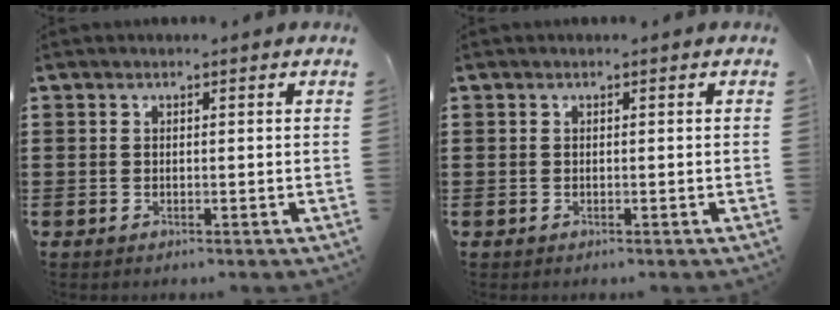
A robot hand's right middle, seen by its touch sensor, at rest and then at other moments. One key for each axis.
{"total": 0.0}